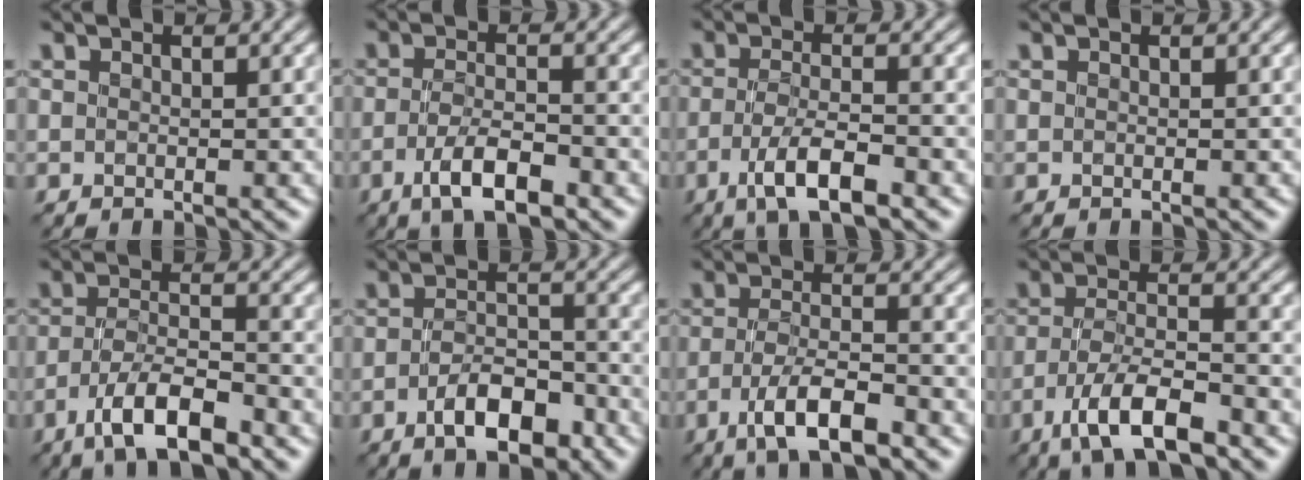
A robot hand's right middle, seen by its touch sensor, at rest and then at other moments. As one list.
[{"total": 4.4, "force": [-2.3, 1.3, 3.5], "torque": [-0.070, -0.001, -0.044]}, {"total": 4.9, "force": [-2.5, 1.2, 4.0], "torque": [-0.078, -0.002, -0.051]}, {"total": 0.0}, {"total": 6.4, "force": [-4.1, 1.8, 4.5], "torque": [-0.083, 0.003, -0.076]}, {"total": 4.9, "force": [-2.6, 1.9, 3.7], "torque": [-0.061, 0.005, -0.044]}, {"total": 5.4, "force": [-3.1, 1.4, 4.2], "torque": [-0.081, 0.000, -0.059]}, {"total": 6.8, "force": [-4.3, 1.9, 4.9], "torque": [-0.091, 0.001, -0.080]}]